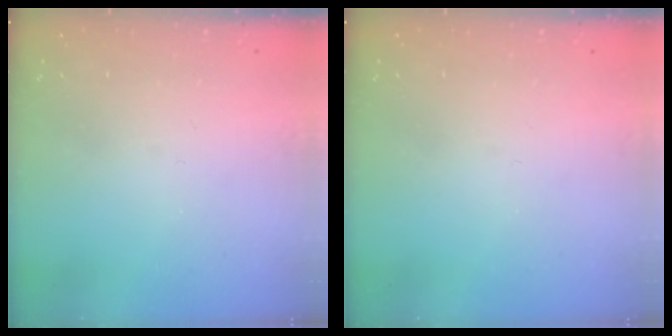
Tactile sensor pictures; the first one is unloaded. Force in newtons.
{"total": 0.0}